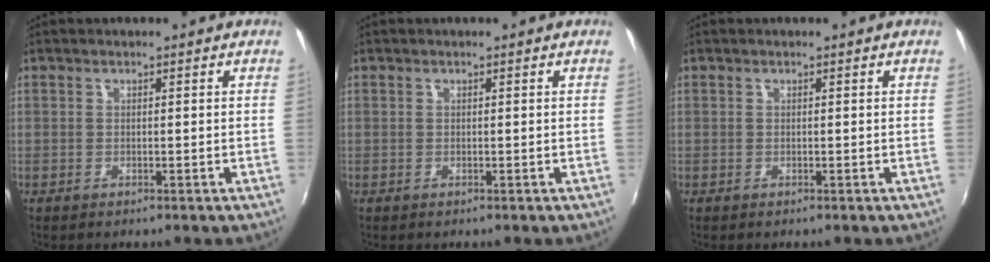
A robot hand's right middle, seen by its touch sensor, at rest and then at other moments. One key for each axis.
{"total": 0.0}
{"total": 0.0}